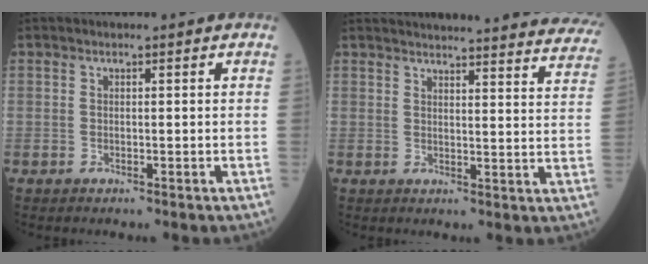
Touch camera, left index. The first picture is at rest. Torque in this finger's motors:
{"motor_torque": [-0.10, -1.08, 0.24, 0.12]}